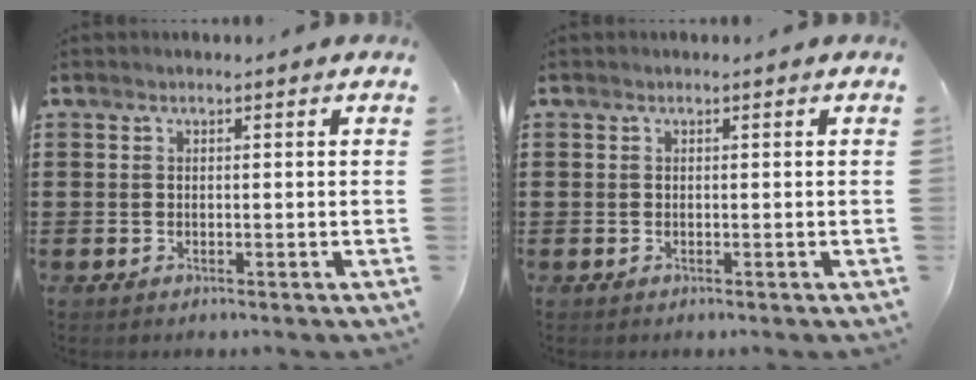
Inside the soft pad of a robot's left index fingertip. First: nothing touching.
{"total": 0.0}